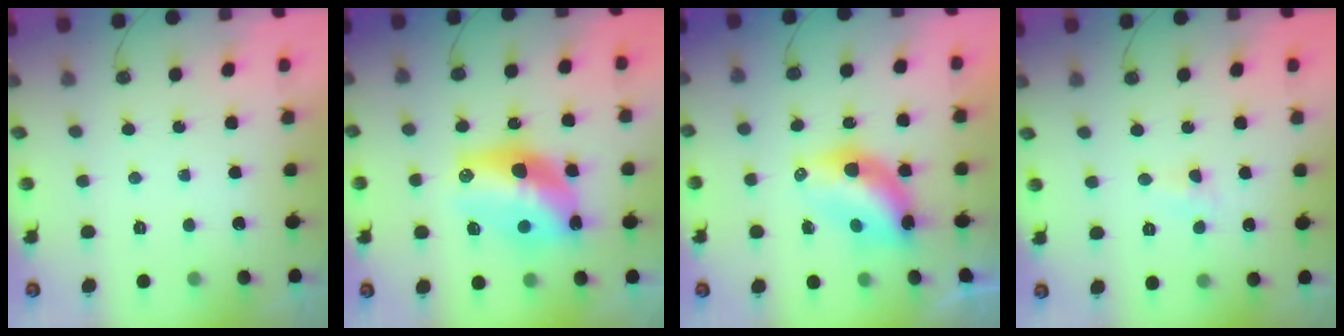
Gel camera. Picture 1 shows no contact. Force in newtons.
{"total": 15.4, "press": 15.4, "slide": 1.1}
{"total": 7.9, "press": 7.8, "slide": 0.7}
{"total": 4.1, "press": 4.0, "slide": 0.8}